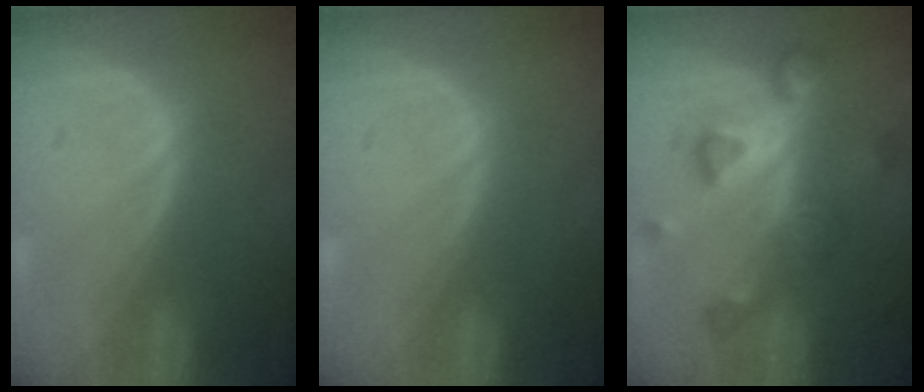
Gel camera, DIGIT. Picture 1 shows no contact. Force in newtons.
{"total": 0.0}
{"total": 7.9, "press": 7.0, "slide": 3.6}